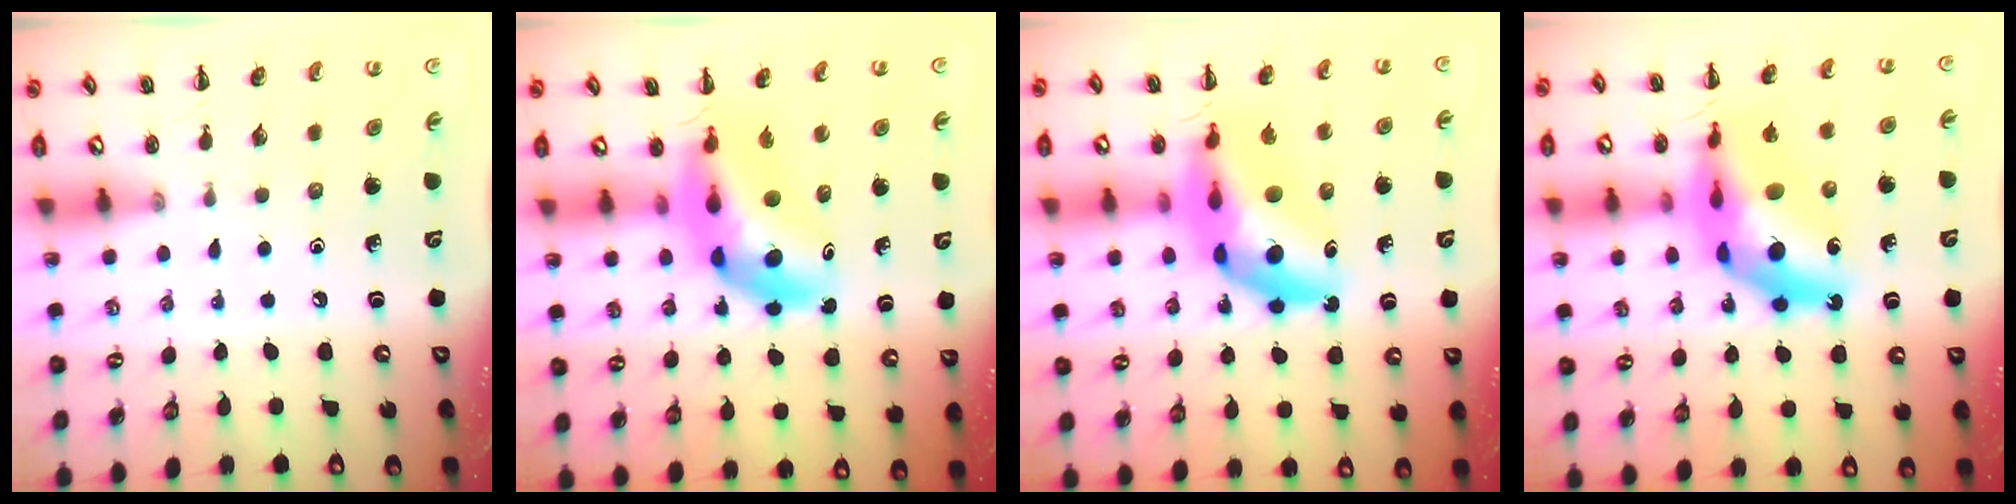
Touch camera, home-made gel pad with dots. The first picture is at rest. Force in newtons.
{"total": 11.2, "press": 10.7, "slide": 3.3}
{"total": 16.2, "press": 15.6, "slide": 4.4}
{"total": 17.5, "press": 16.8, "slide": 4.8}